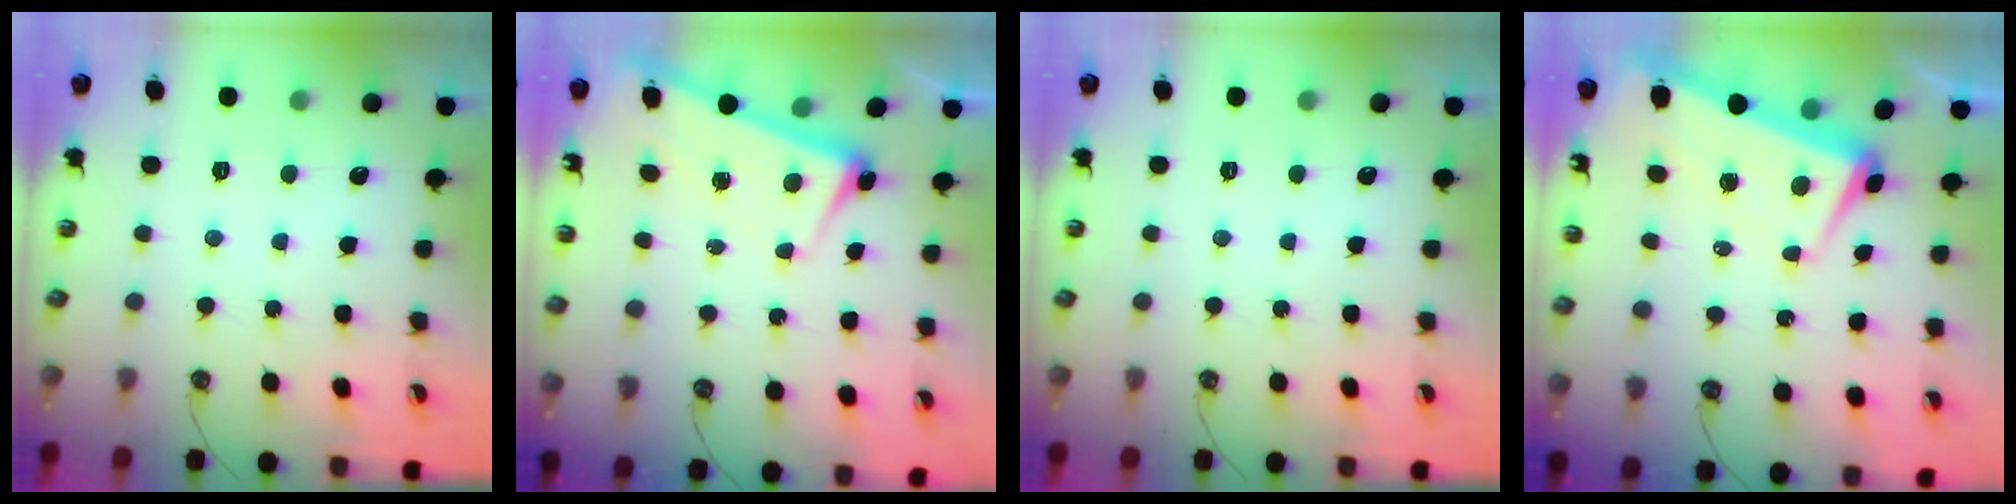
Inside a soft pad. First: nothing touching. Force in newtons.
{"total": 2.6, "press": 2.5, "slide": 0.9}
{"total": 0.0}
{"total": 2.1, "press": 0.4, "slide": 2.1}